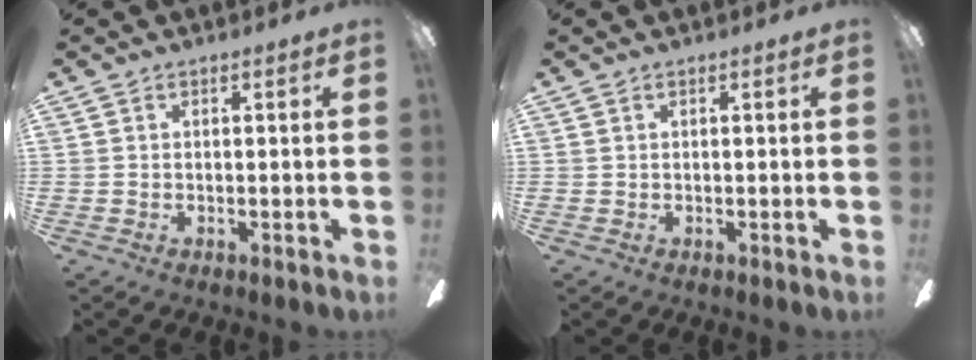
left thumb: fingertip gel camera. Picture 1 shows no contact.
{"total": 0.0}